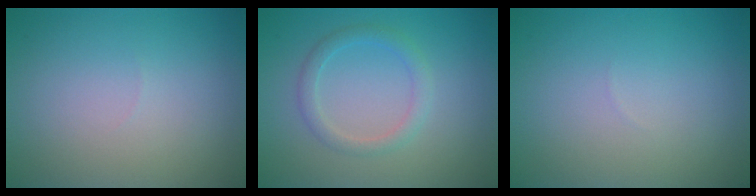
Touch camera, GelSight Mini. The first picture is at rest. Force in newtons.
{"total": 1.9, "press": 1.9, "slide": 0.1}
{"total": 0.0}